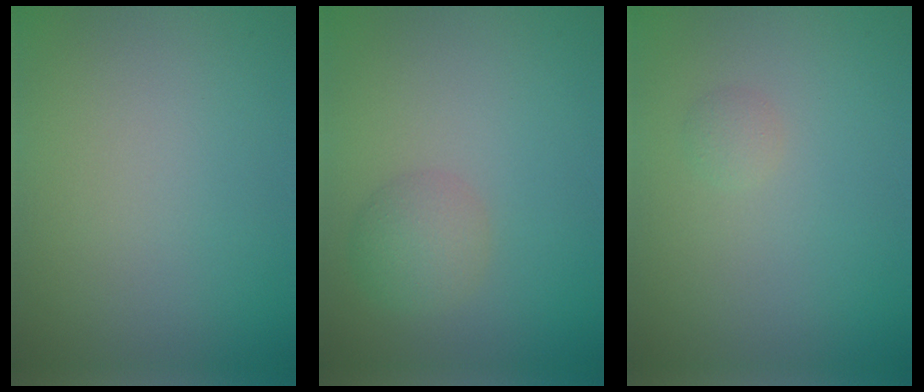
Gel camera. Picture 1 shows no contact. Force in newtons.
{"total": 2.6, "press": 2.6, "slide": 0.1}
{"total": 0.7, "press": 0.7, "slide": 0.0}